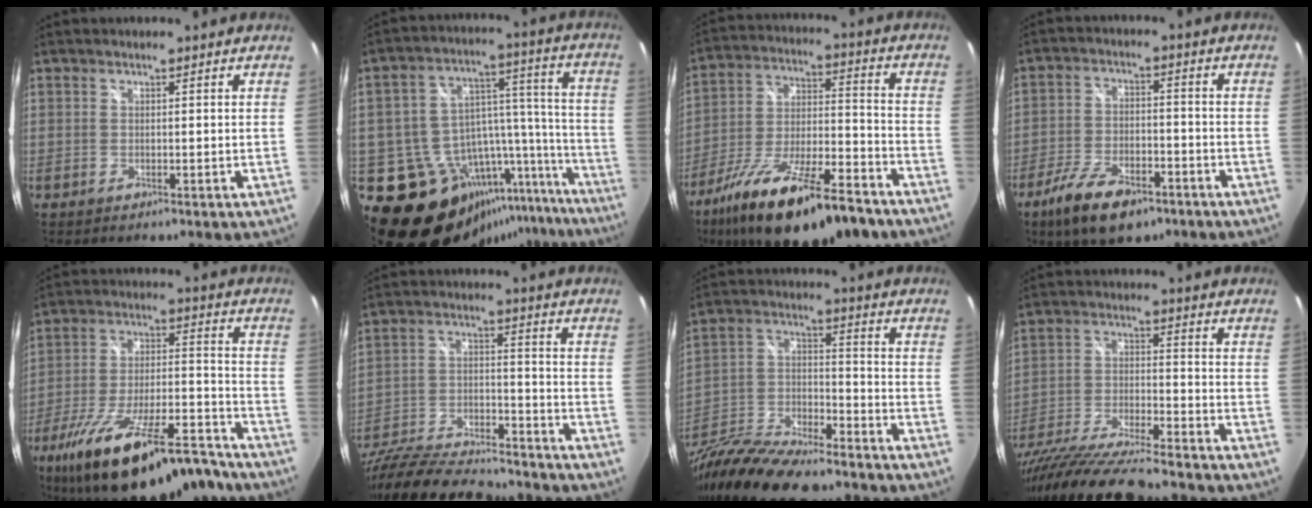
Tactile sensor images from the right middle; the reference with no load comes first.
{"total": 21.9, "force": [-12.7, 14.3, 10.7], "torque": [-0.165, 0.055, -0.153]}
{"total": 24.1, "force": [-16.6, 7.0, 16.0], "torque": [-0.284, -0.036, -0.263]}
{"total": 11.6, "force": [-7.6, 4.9, 7.3], "torque": [-0.163, -0.018, -0.135]}
{"total": 26.7, "force": [-20.7, 7.0, 15.3], "torque": [-0.266, -0.034, -0.306]}
{"total": 23.6, "force": [-19.8, 5.8, 11.5], "torque": [-0.228, -0.042, -0.320]}
{"total": 22.9, "force": [-17.8, 7.4, 12.5], "torque": [-0.266, -0.024, -0.305]}
{"total": 21.9, "force": [-18.6, 2.2, 11.3], "torque": [-0.227, -0.057, -0.321]}